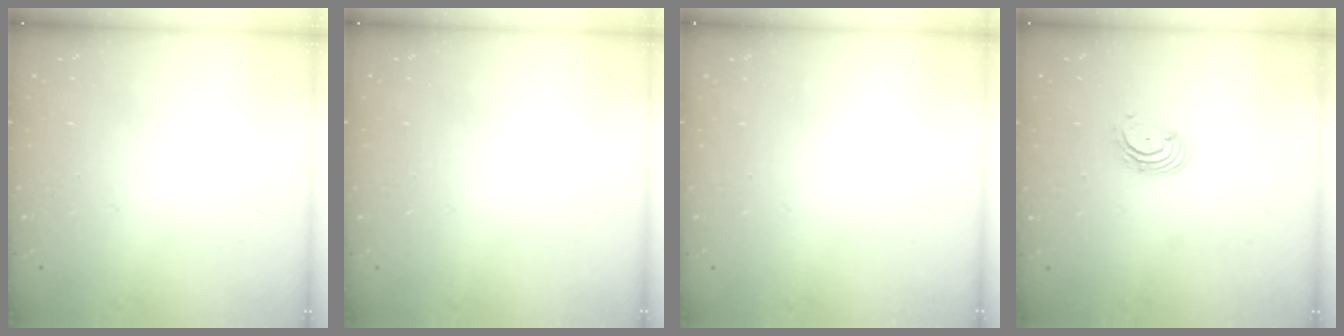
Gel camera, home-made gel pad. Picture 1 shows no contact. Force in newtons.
{"total": 0.0}
{"total": 0.0}
{"total": 2.9, "press": 2.9, "slide": 0.3}